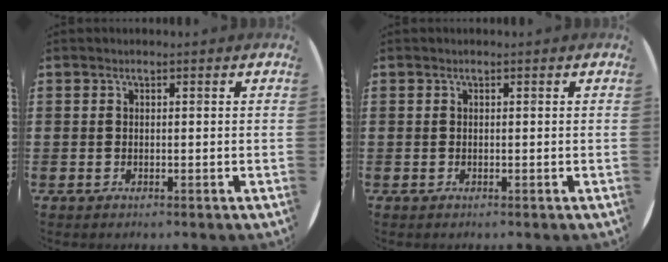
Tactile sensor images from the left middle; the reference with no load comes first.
{"total": 0.0}